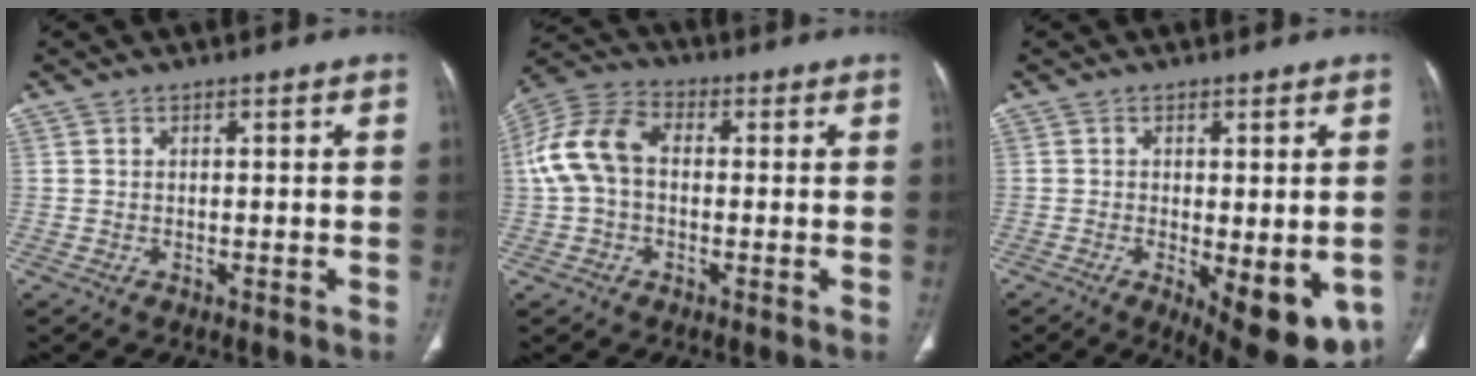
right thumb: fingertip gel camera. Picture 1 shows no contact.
{"total": 11.2, "force": [0.4, 7.6, 8.2], "torque": [-0.172, 0.034, -0.003]}
{"total": 12.3, "force": [-3.9, 4.9, 10.6], "torque": [-0.134, -0.022, -0.043]}